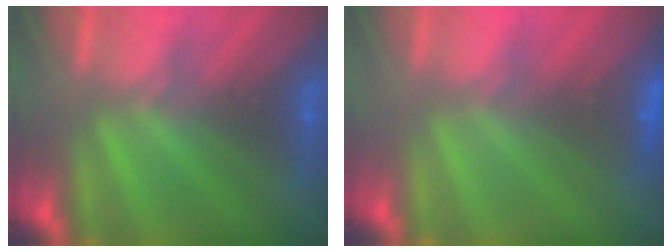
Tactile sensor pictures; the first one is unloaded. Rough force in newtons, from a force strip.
{"total": 2.3}